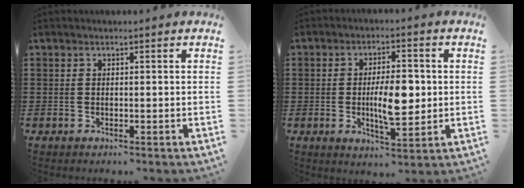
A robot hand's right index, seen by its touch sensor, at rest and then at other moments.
{"total": 7.8, "force": [-0.3, 3.1, 7.2], "torque": [-0.128, -0.001, -0.014]}